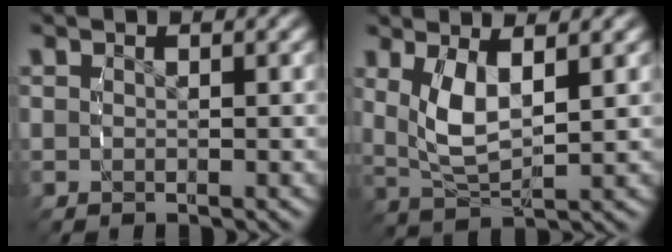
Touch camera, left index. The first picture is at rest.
{"total": 5.0, "force": [0.8, 3.3, 3.6], "torque": [-0.107, -0.019, 0.023]}